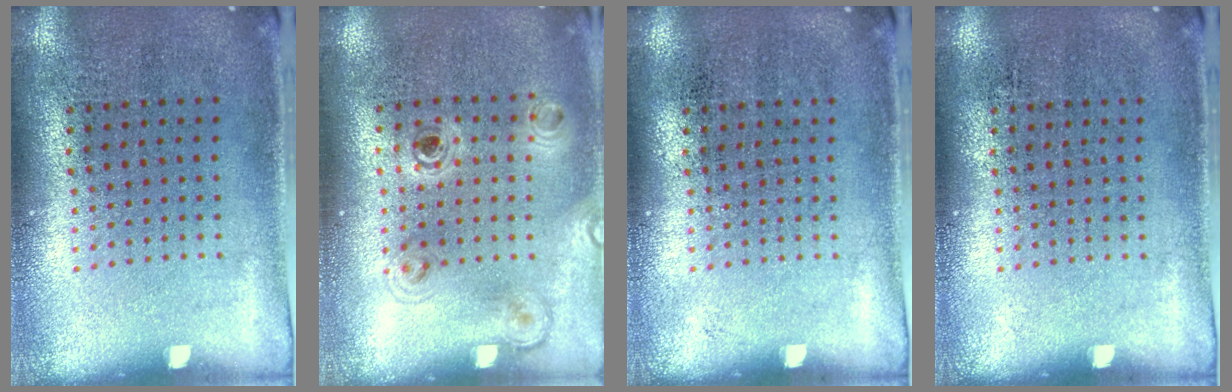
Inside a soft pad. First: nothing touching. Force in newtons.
{"total": 1.1, "press": 1.1, "slide": 0.3}
{"total": 0.0}
{"total": 0.0}